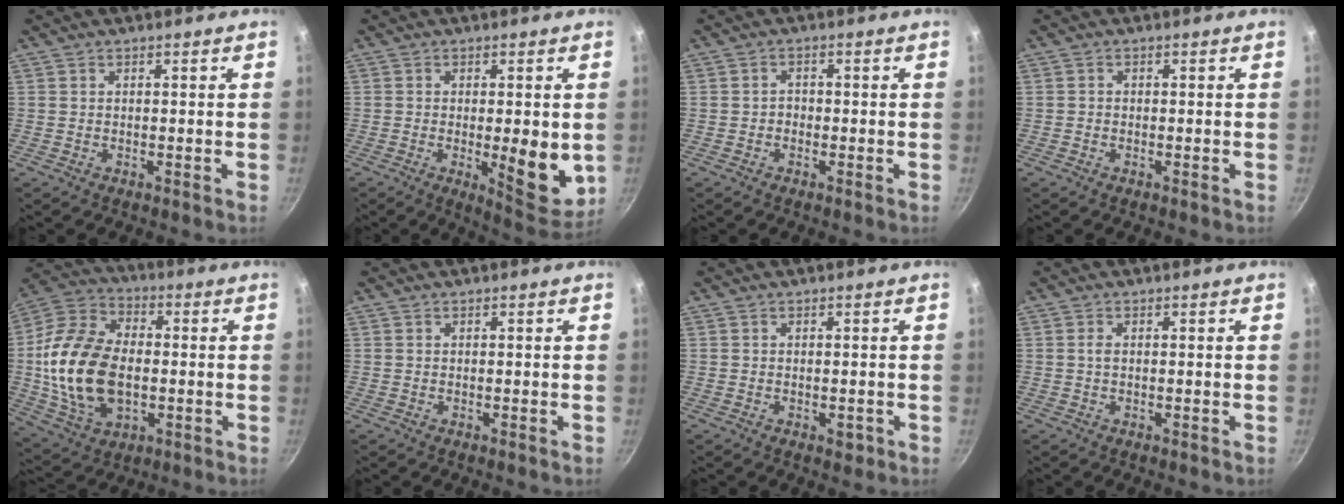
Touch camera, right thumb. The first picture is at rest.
{"total": 10.9, "force": [-1.2, 3.9, 10.1], "torque": [-0.111, -0.018, -0.006]}
{"total": 1.4, "force": [-0.6, 1.1, 0.6], "torque": [-0.003, 0.007, -0.013]}
{"total": 0.6, "force": [-0.3, 0.4, 0.1], "torque": [-0.003, 0.003, -0.008]}
{"total": 21.4, "force": [-1.5, 13.8, 16.2], "torque": [-0.299, 0.022, -0.031]}
{"total": 0.0}
{"total": 1.8, "force": [-0.6, 1.1, 1.2], "torque": [-0.014, 0.002, -0.007]}
{"total": 0.9, "force": [0.0, 0.5, 0.8], "torque": [-0.015, 0.002, -0.001]}